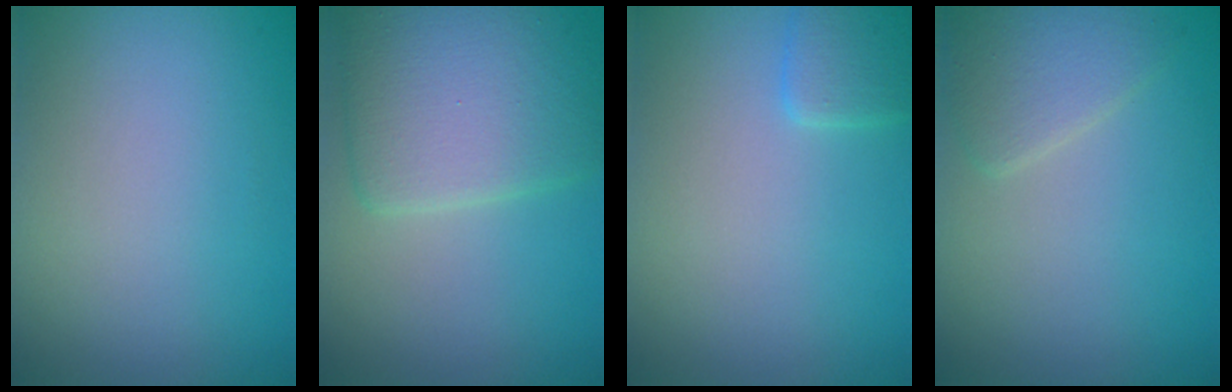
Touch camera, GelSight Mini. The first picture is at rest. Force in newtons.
{"total": 6.6, "press": 6.6, "slide": 0.3}
{"total": 1.8, "press": 1.8, "slide": 0.1}
{"total": 2.5, "press": 2.5, "slide": 0.0}